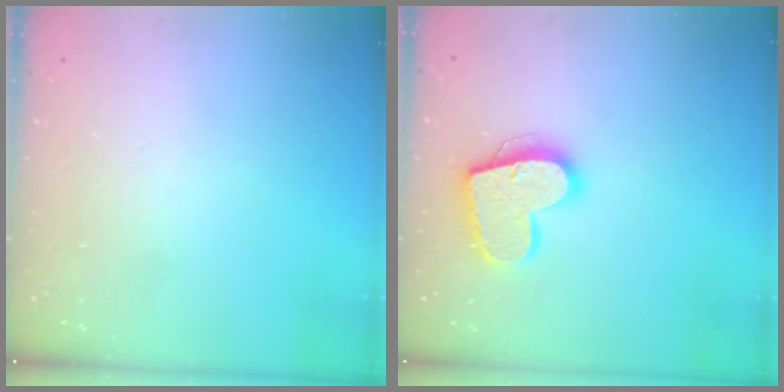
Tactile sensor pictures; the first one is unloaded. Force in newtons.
{"total": 16.4, "press": 16.4, "slide": 1.2}